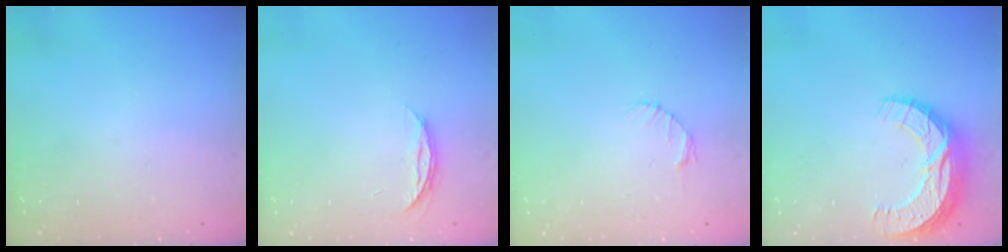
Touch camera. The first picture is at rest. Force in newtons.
{"total": 4.2, "press": 4.1, "slide": 0.5}
{"total": 2.7, "press": 2.7, "slide": 0.4}
{"total": 12.5, "press": 12.5, "slide": 0.7}